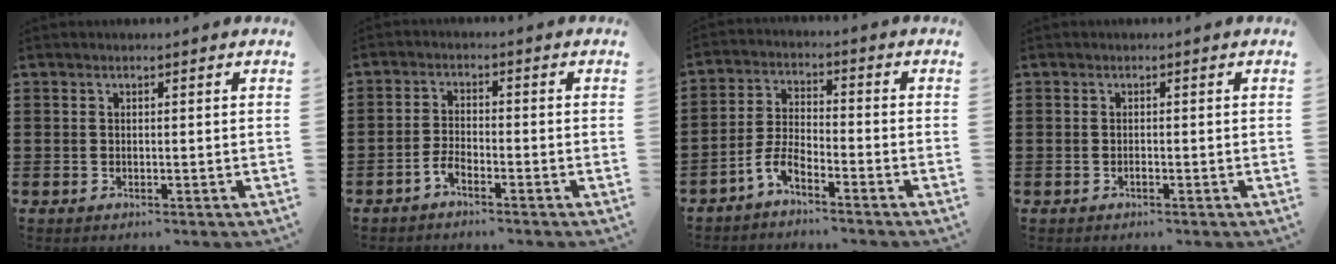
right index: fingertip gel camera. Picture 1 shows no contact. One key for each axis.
{"total": 2.7, "fx": -2.2, "fy": 0.6, "fz": 1.5, "tx": -0.036, "ty": 0.002, "tz": -0.045}
{"total": 4.7, "fx": -4.0, "fy": 0.8, "fz": 2.4, "tx": -0.066, "ty": -0.003, "tz": -0.084}
{"total": 0.6, "fx": -0.5, "fy": 0.1, "fz": 0.3, "tx": -0.007, "ty": -0.003, "tz": -0.008}